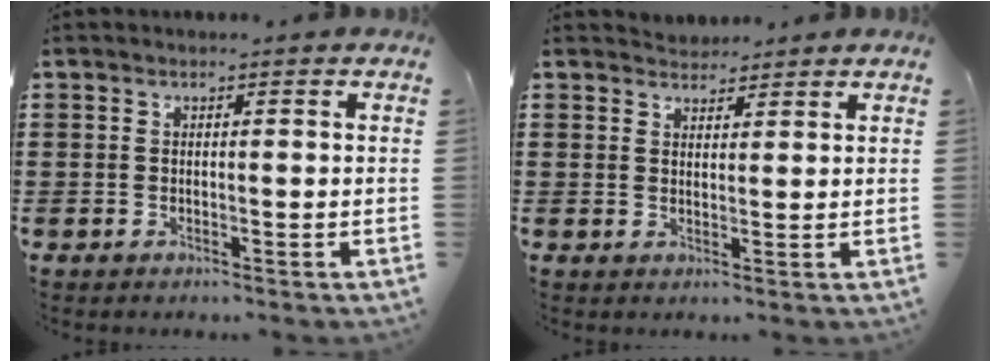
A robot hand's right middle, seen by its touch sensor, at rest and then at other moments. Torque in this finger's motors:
{"motor_torque": [-0.10, -0.02, -0.02, -0.02]}